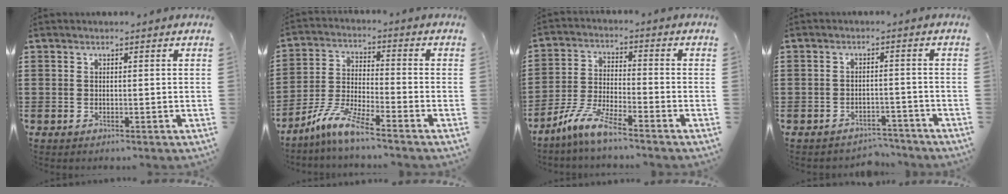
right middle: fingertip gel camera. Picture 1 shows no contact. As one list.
[{"total": 7.6, "force": [-6.2, 0.2, 4.4], "torque": [-0.102, -0.015, -0.124]}, {"total": 7.0, "force": [-5.6, 0.5, 4.1], "torque": [-0.100, -0.012, -0.112]}, {"total": 3.0, "force": [-3.0, 0.5, -0.2], "torque": [-0.004, 0.001, -0.065]}]